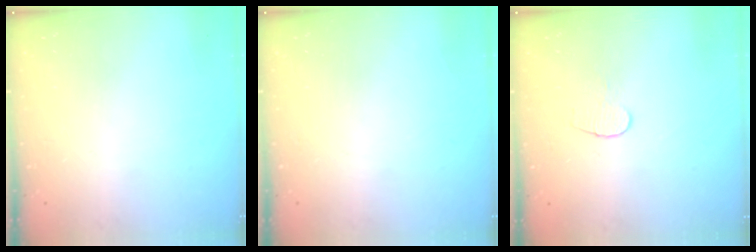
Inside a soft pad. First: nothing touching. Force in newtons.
{"total": 0.0}
{"total": 4.7, "press": 4.6, "slide": 0.4}